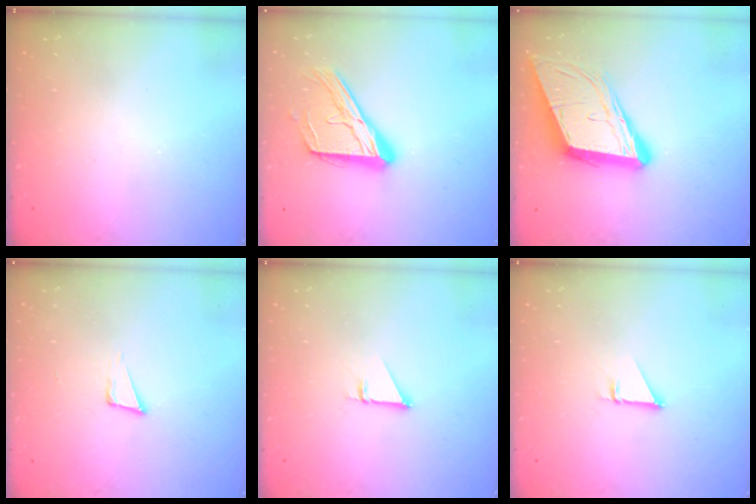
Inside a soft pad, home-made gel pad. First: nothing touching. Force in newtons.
{"total": 17.1, "press": 17.0, "slide": 1.6}
{"total": 14.8, "press": 14.1, "slide": 4.2}
{"total": 3.9, "press": 2.6, "slide": 2.9}
{"total": 1.0, "press": 1.0, "slide": 0.1}
{"total": 1.0, "press": 1.0, "slide": 0.1}